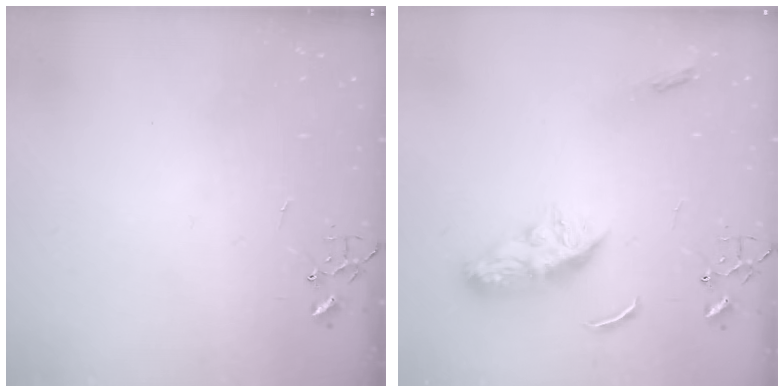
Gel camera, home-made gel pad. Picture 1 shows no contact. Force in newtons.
{"total": 9.5, "press": 9.5, "slide": 0.2}